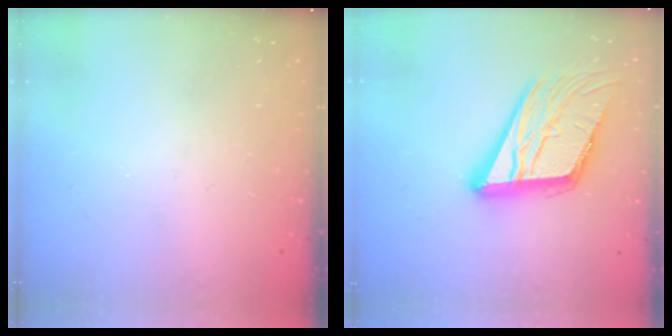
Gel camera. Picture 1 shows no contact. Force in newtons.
{"total": 19.1, "press": 18.9, "slide": 2.6}